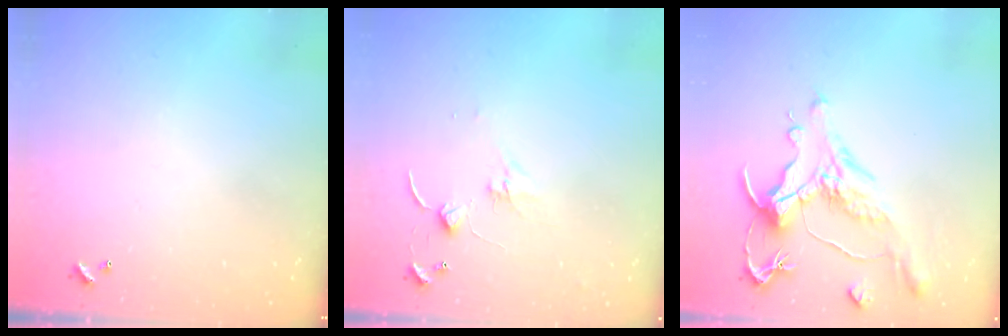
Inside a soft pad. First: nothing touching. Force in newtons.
{"total": 0.6, "press": 0.5, "slide": 0.3}
{"total": 1.5, "press": 0.4, "slide": 1.5}